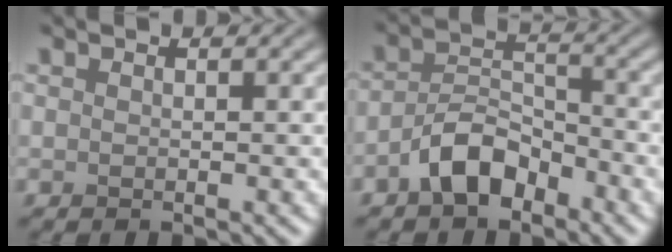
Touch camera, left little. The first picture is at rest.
{"total": 4.5, "force": [-2.8, 2.3, 2.6], "torque": [-0.042, 0.010, -0.059]}